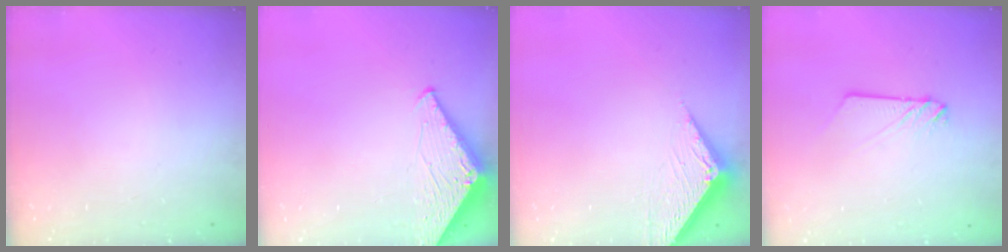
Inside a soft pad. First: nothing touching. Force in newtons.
{"total": 2.9, "press": 2.9, "slide": 0.2}
{"total": 6.0, "press": 6.0, "slide": 0.5}
{"total": 3.0, "press": 3.0, "slide": 0.2}